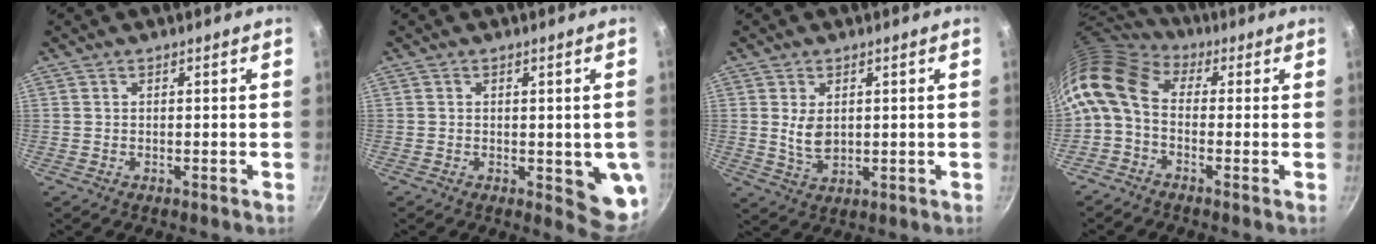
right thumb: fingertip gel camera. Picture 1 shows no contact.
{"total": 7.0, "force": [-0.7, 3.3, 6.1], "torque": [-0.054, -0.014, -0.007]}
{"total": 5.0, "force": [1.0, 3.1, 3.8], "torque": [-0.064, -0.016, 0.026]}
{"total": 12.0, "force": [0.4, 8.1, 8.9], "torque": [-0.177, 0.024, -0.013]}